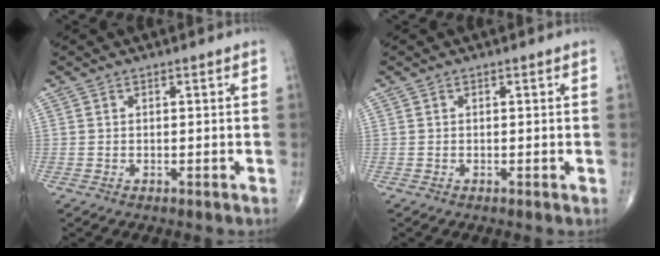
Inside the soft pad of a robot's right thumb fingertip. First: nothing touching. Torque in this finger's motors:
{"motor_torque": [-0.14, -0.08, 0.30, 0.20, -0.01]}